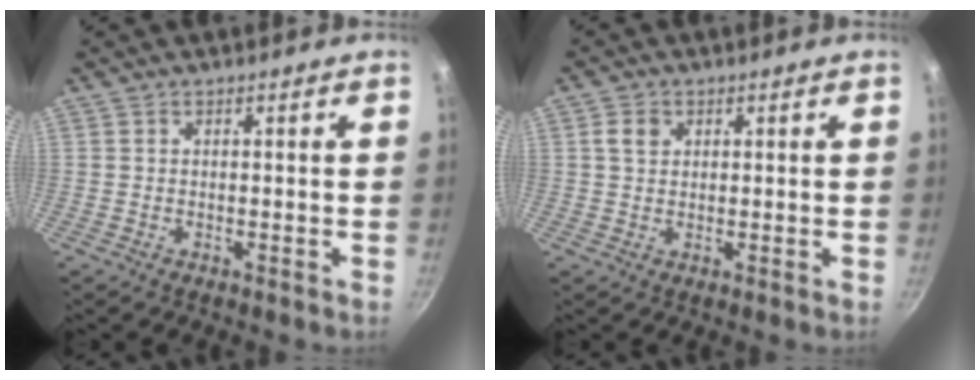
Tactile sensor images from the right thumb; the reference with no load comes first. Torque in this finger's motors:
{"motor_torque": [0.25, 0.10, 0.64, 0.10, 0.16]}